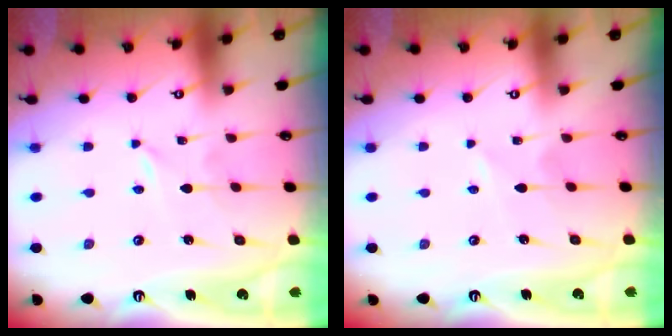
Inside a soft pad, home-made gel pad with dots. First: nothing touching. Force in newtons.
{"total": 2.1, "press": 2.1, "slide": 0.2}